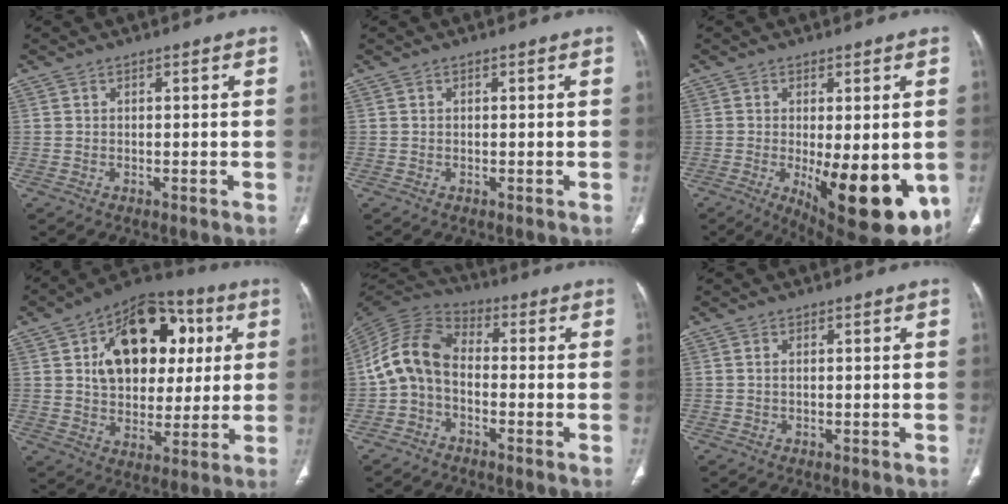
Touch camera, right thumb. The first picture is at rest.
{"total": 0.0}
{"total": 16.7, "force": [-4.0, 6.1, 15.0], "torque": [-0.172, -0.025, -0.034]}
{"total": 20.6, "force": [5.3, 14.0, 14.1], "torque": [-0.166, 0.009, 0.082]}
{"total": 10.2, "force": [-1.8, 7.0, 7.2], "torque": [-0.136, 0.038, -0.053]}
{"total": 0.7, "force": [0.1, 0.4, 0.6], "torque": [-0.015, 0.002, 0.003]}